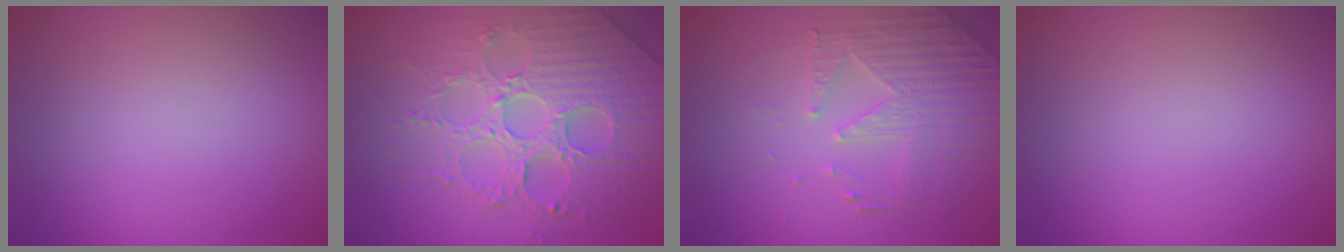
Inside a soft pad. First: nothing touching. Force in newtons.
{"total": 8.1, "press": 6.0, "slide": 5.4}
{"total": 4.9, "press": 3.7, "slide": 3.3}
{"total": 0.0}